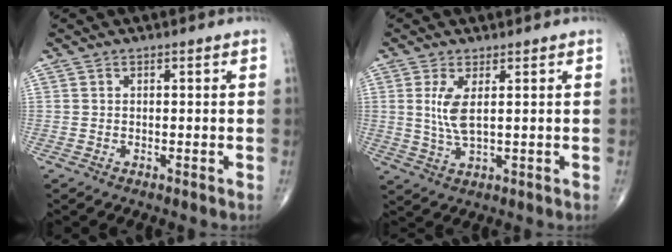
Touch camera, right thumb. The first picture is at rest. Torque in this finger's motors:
{"motor_torque": [-0.58, 0.62, 0.74, 0.22, 0.03]}